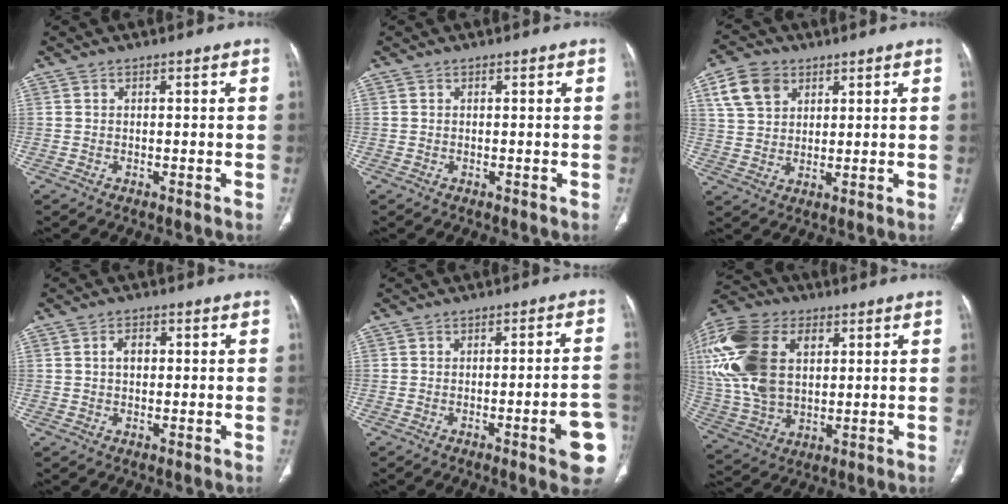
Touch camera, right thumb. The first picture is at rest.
{"total": 0.0}
{"total": 8.4, "force": [4.1, 6.1, 4.2], "torque": [-0.061, -0.007, 0.081]}
{"total": 2.9, "force": [0.5, 2.0, 2.1], "torque": [-0.031, 0.007, 0.009]}
{"total": 8.9, "force": [-3.4, 1.2, 8.1], "torque": [-0.094, 0.019, -0.041]}
{"total": 26.0, "force": [7.0, 16.8, 18.6], "torque": [-0.424, 0.017, 0.136]}